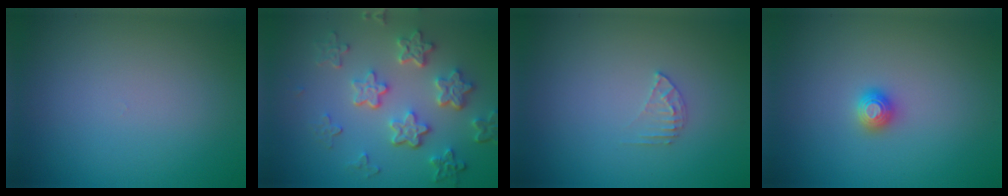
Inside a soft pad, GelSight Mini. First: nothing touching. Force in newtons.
{"total": 5.7, "press": 4.3, "slide": 3.7}
{"total": 1.3, "press": 1.3, "slide": 0.1}
{"total": 1.2, "press": 1.2, "slide": 0.1}